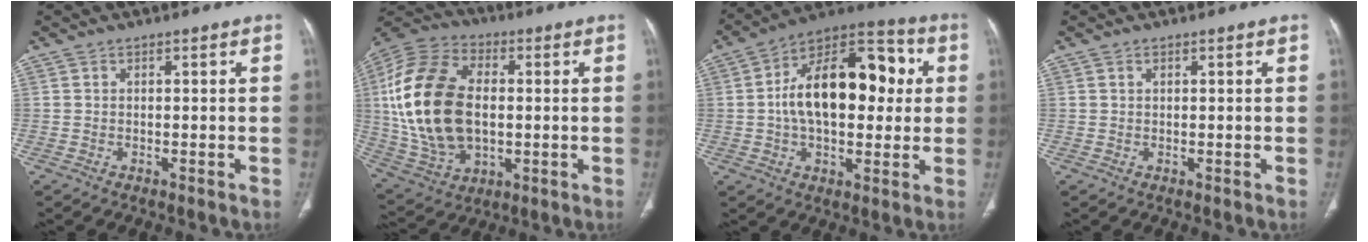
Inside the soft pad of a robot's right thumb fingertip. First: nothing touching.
{"total": 24.3, "force": [1.1, 15.3, 18.8], "torque": [-0.382, 0.001, 0.030]}
{"total": 22.8, "force": [1.9, 13.4, 18.3], "torque": [-0.257, 0.035, 0.032]}
{"total": 0.6, "force": [0.3, 0.3, 0.4], "torque": [-0.008, 0.002, 0.006]}